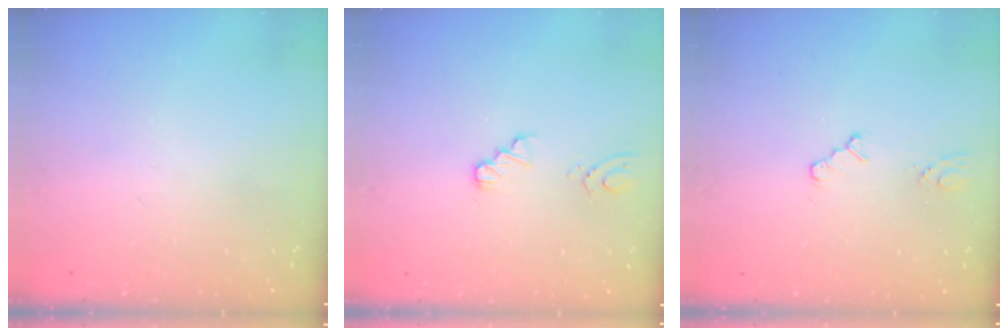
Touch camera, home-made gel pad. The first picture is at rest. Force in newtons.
{"total": 1.9, "press": 1.9, "slide": 0.2}
{"total": 2.3, "press": 2.3, "slide": 0.3}